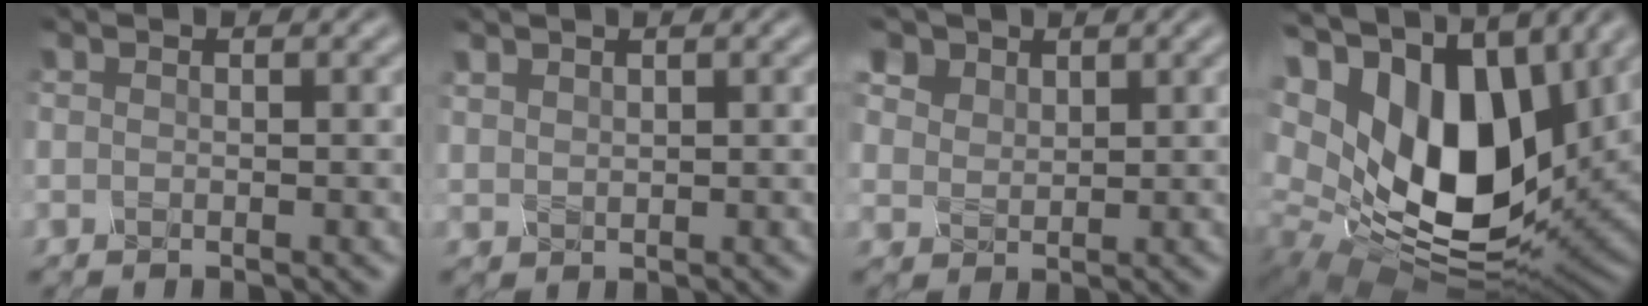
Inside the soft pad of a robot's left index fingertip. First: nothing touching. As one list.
[{"total": 1.2, "force": [1.1, 0.3, -0.3], "torque": [0.003, 0.004, 0.027]}, {"total": 7.0, "force": [4.9, 4.3, 2.6], "torque": [-0.087, 0.013, 0.084]}, {"total": 16.4, "force": [5.6, 9.8, 11.8], "torque": [-0.233, 0.014, 0.104]}]